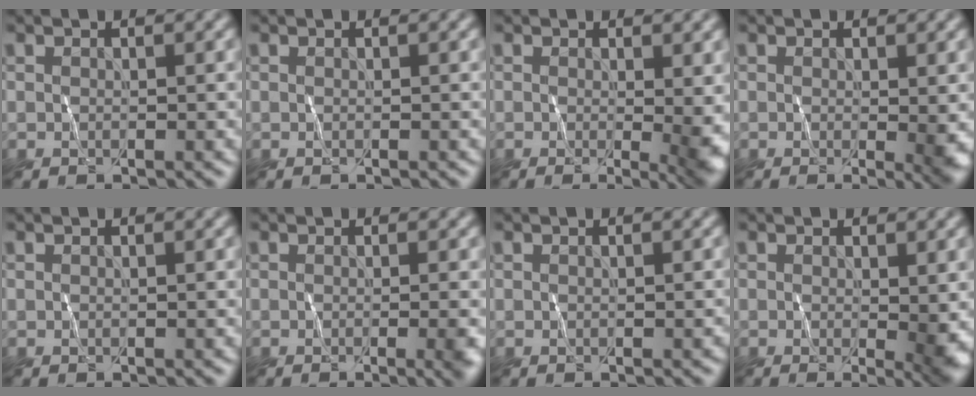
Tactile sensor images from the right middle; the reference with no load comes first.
{"total": 0.0}
{"total": 5.2, "force": [0.0, 1.8, 4.8], "torque": [-0.045, -0.009, 0.013]}
{"total": 2.3, "force": [-0.1, 0.4, 2.3], "torque": [-0.026, -0.003, 0.008]}
{"total": 0.0}
{"total": 2.8, "force": [-0.8, 0.9, 2.5], "torque": [-0.013, 0.004, -0.001]}
{"total": 0.0}
{"total": 2.9, "force": [0.0, 0.6, 2.8], "torque": [-0.036, -0.005, 0.009]}